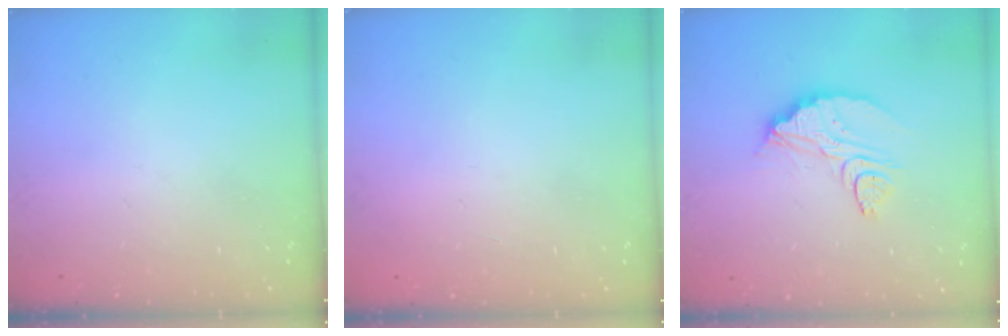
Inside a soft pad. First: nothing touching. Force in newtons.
{"total": 2.2, "press": 2.2, "slide": 0.1}
{"total": 10.4, "press": 10.4, "slide": 0.5}